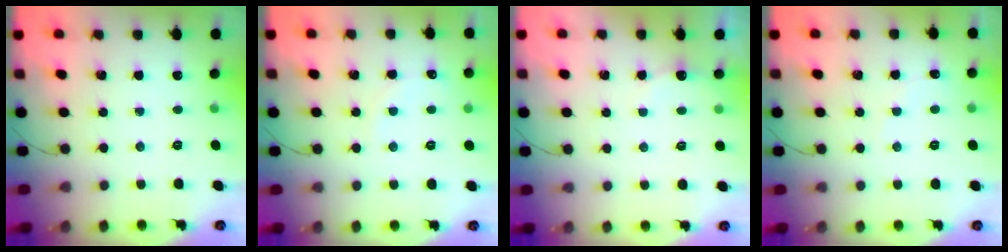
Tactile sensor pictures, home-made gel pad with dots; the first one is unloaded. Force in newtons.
{"total": 6.7, "press": 6.6, "slide": 1.4}
{"total": 3.0, "press": 2.9, "slide": 0.9}
{"total": 5.2, "press": 5.2, "slide": 0.8}